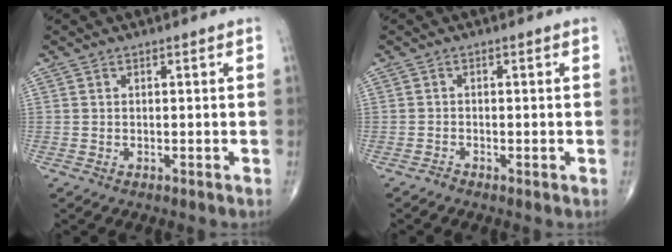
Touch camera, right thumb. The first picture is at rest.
{"total": 0.6, "force": [-0.5, 0.2, 0.4], "torque": [-0.004, -0.001, -0.013]}